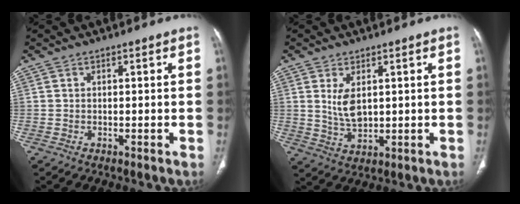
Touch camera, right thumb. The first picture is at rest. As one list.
[{"total": 5.4, "force": [1.5, 2.9, 4.3], "torque": [-0.077, -0.014, 0.041]}]